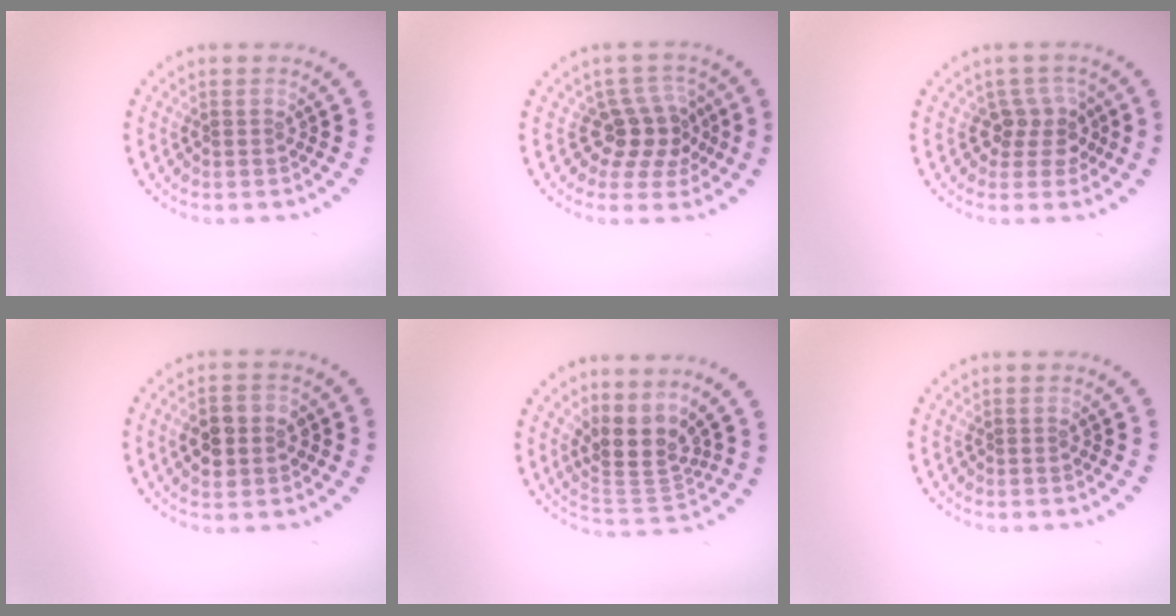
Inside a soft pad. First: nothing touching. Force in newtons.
{"total": 3.5, "press": 2.8, "slide": 2.0}
{"total": 2.6, "press": 2.0, "slide": 1.6}
{"total": 3.4, "press": 3.4, "slide": 0.3}
{"total": 3.9, "press": 2.8, "slide": 2.6}
{"total": 0.0}